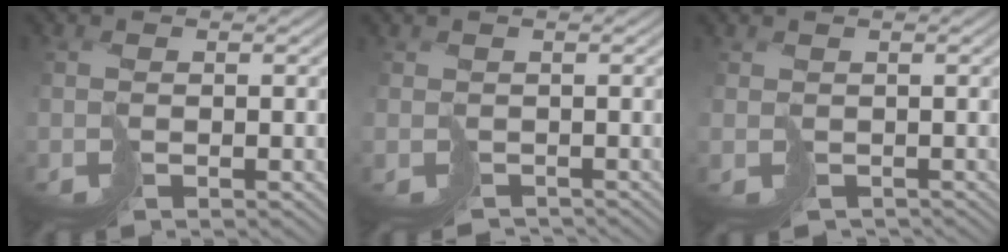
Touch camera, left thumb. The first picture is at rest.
{"total": 1.9, "force": [-1.6, 0.8, -0.3], "torque": [0.016, -0.009, -0.022]}
{"total": 1.4, "force": [-1.0, 1.0, -0.2], "torque": [0.011, -0.010, -0.010]}